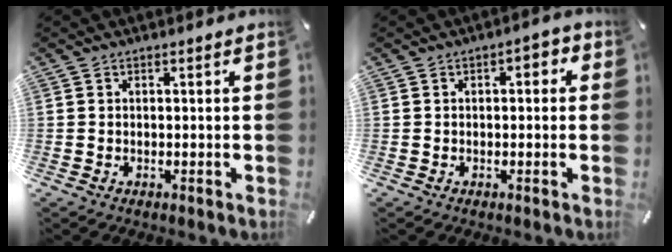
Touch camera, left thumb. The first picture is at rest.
{"total": 2.3, "force": [-0.6, 1.2, 1.8], "torque": [-0.026, 0.008, -0.016]}